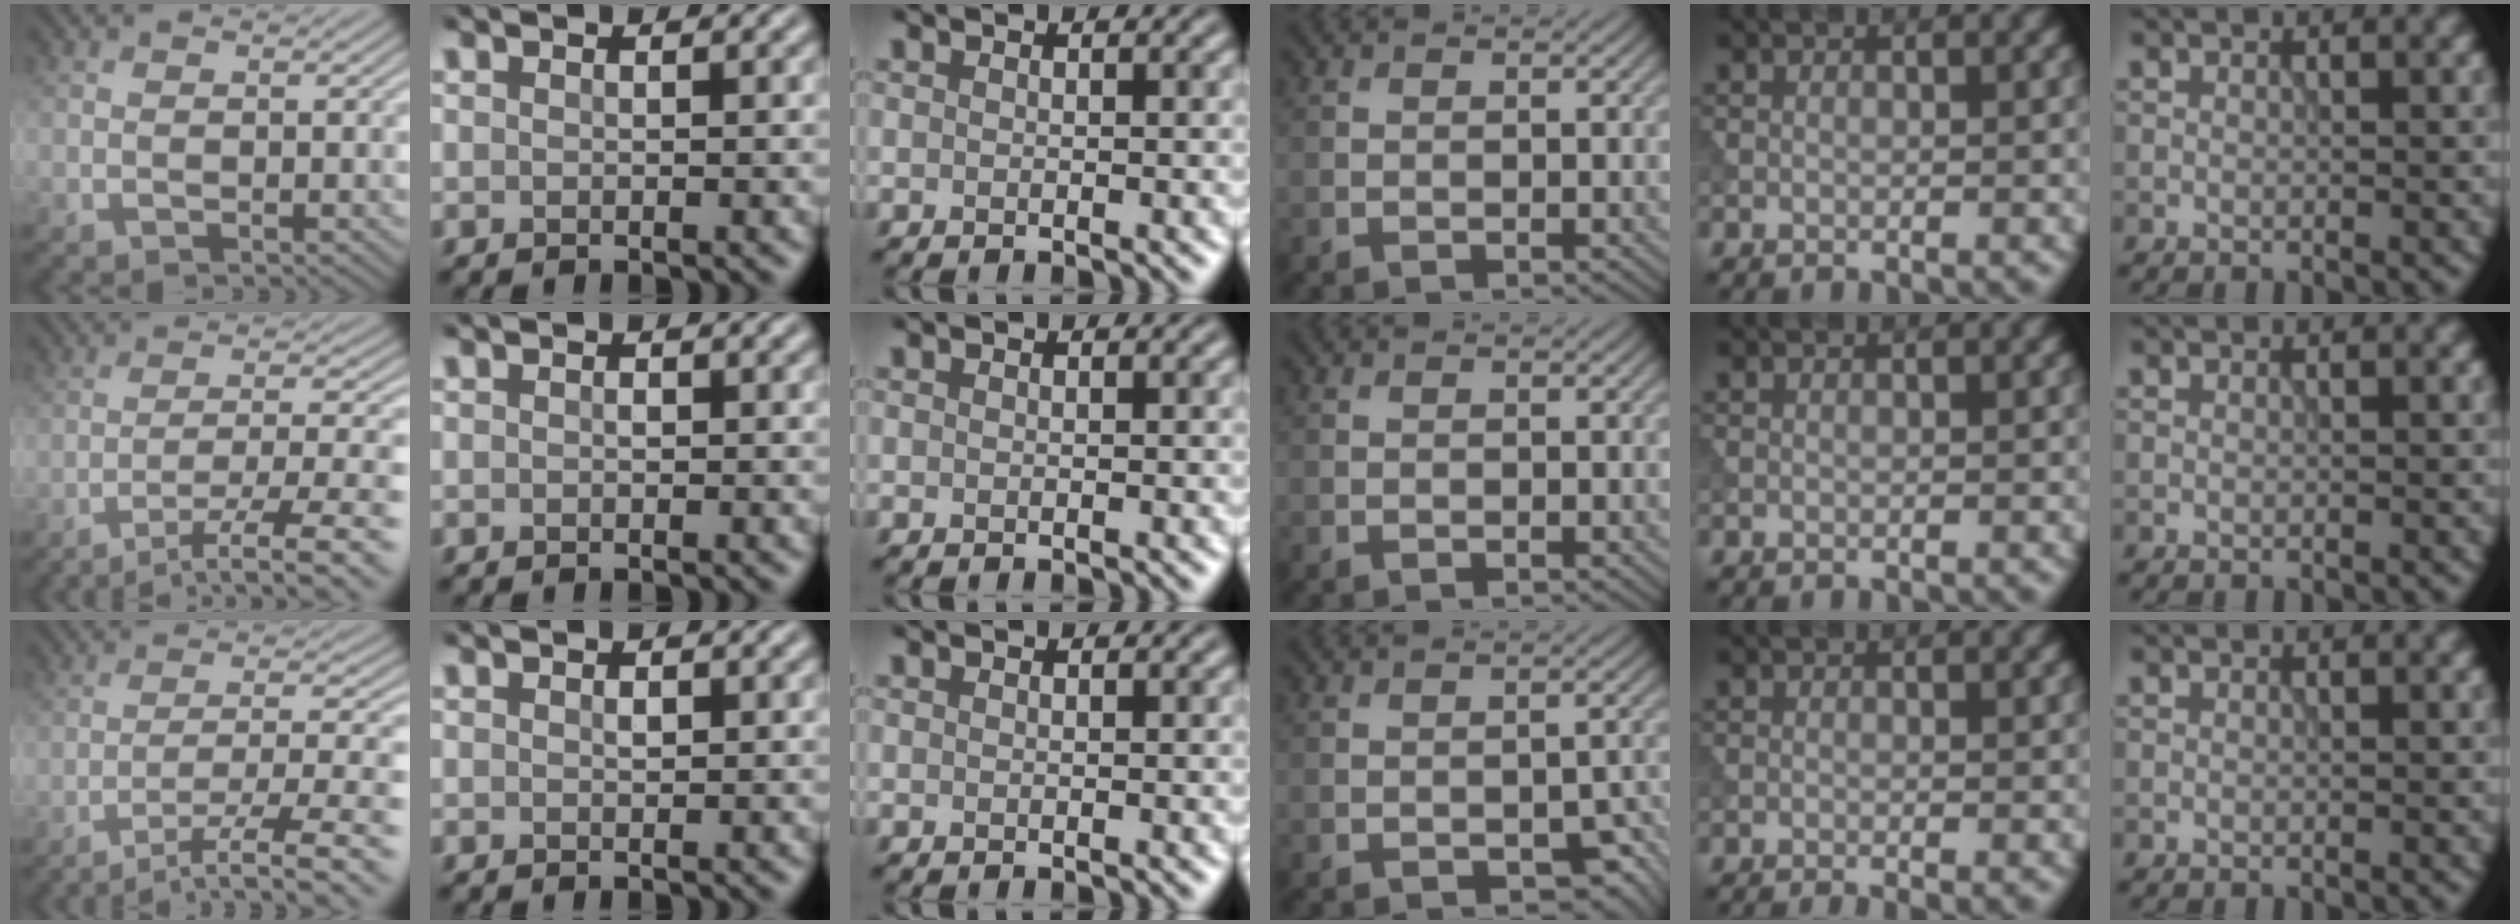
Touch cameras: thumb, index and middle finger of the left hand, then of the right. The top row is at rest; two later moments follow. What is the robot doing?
{"motion": "extract", "object": "tissue"}